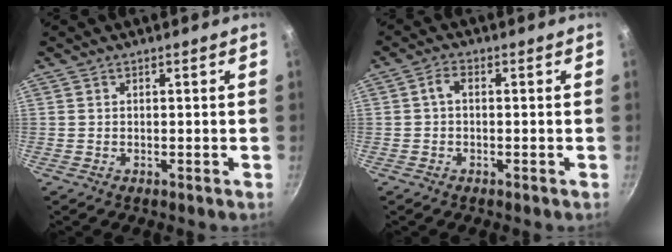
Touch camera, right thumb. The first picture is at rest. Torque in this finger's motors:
{"motor_torque": [0.01, 0.23, 0.52, 0.22, -0.02]}